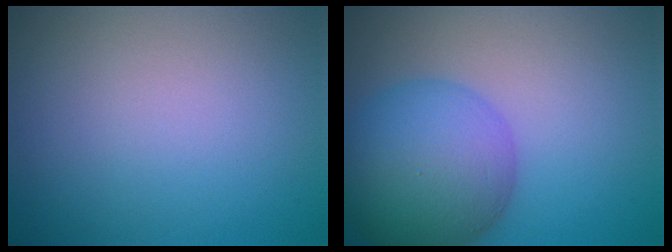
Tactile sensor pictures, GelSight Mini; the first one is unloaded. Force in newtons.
{"total": 8.7, "press": 8.7, "slide": 0.4}